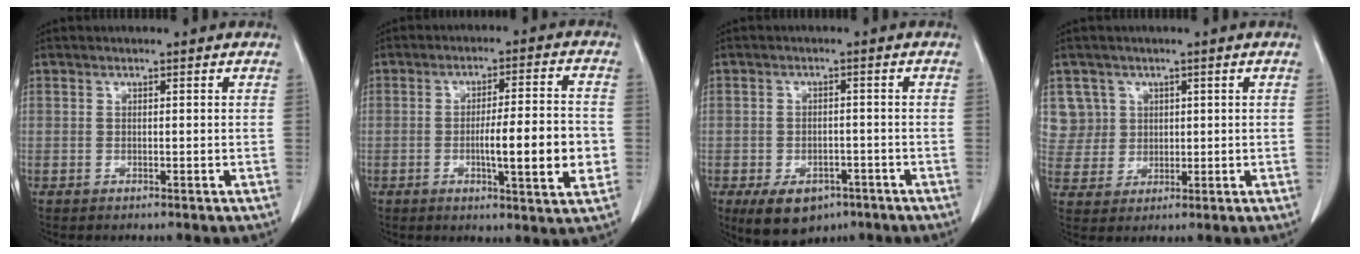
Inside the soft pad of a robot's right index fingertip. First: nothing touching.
{"total": 11.1, "force": [-2.2, 1.0, 10.8], "torque": [-0.162, -0.002, -0.034]}
{"total": 7.9, "force": [-4.8, 4.9, 3.9], "torque": [-0.060, 0.000, -0.064]}
{"total": 5.8, "force": [2.3, 5.3, -0.4], "torque": [0.017, 0.012, 0.053]}